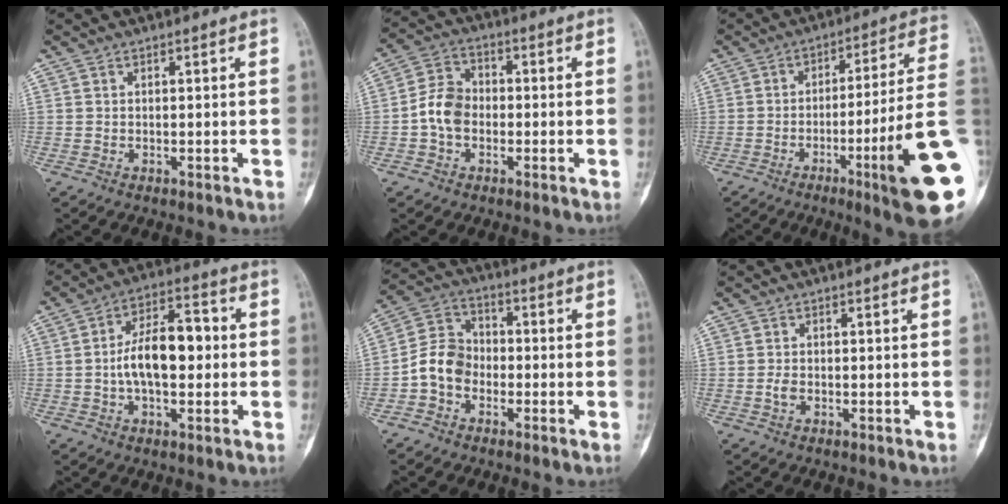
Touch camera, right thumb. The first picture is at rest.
{"total": 7.1, "force": [-1.4, 5.4, 4.5], "torque": [-0.071, 0.025, -0.040]}
{"total": 19.3, "force": [-6.1, 0.6, 18.3], "torque": [-0.215, 0.014, -0.093]}
{"total": 12.0, "force": [-0.5, 6.3, 10.3], "torque": [-0.160, 0.033, -0.014]}
{"total": 7.8, "force": [-2.5, 6.2, 4.0], "torque": [-0.062, 0.033, -0.061]}
{"total": 1.4, "force": [-0.4, 0.8, 1.0], "torque": [-0.023, 0.000, -0.010]}